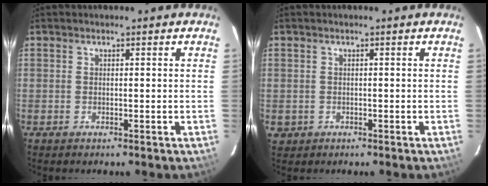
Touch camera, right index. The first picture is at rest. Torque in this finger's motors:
{"motor_torque": [-0.16, 0.10, -0.24, -0.15]}